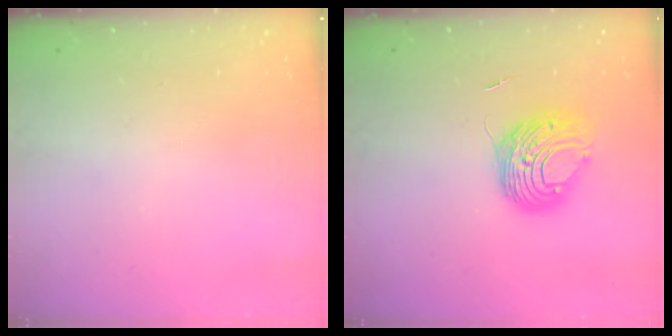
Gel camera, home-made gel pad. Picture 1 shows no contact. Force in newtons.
{"total": 8.8, "press": 8.8, "slide": 0.8}